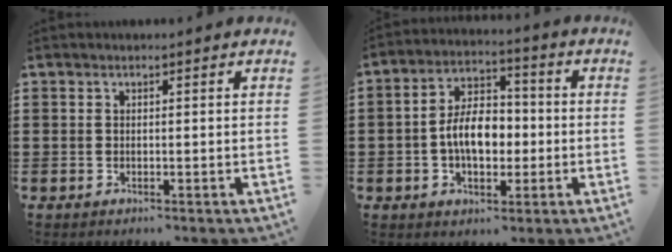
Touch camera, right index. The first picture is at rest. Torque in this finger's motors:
{"motor_torque": [1.15, -0.99, 0.31, 0.21]}